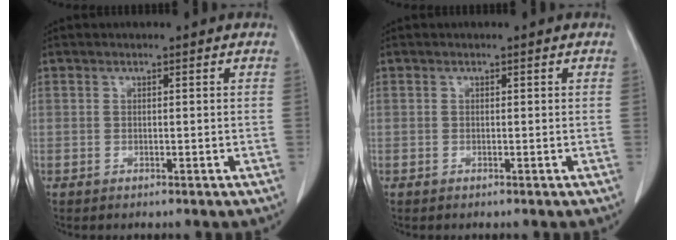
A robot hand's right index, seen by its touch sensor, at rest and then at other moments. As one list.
[{"total": 0.0}]